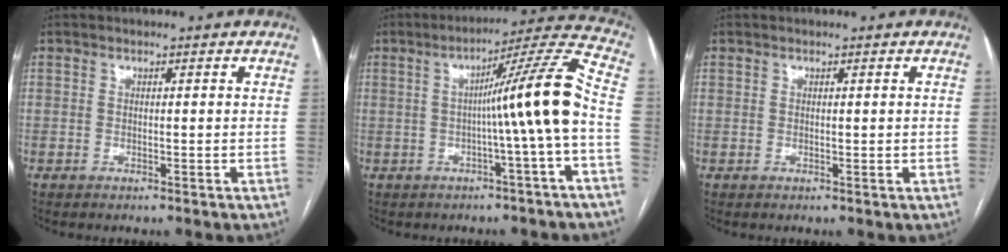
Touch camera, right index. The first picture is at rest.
{"total": 11.5, "force": [-1.5, -2.1, 11.2], "torque": [-0.156, 0.020, -0.022]}
{"total": 0.0}